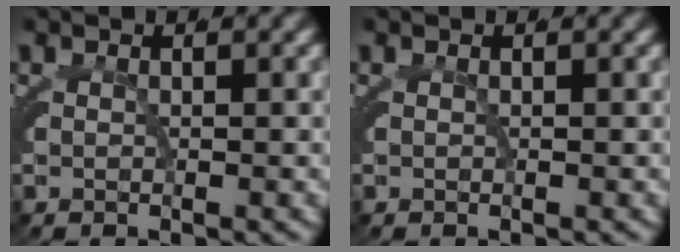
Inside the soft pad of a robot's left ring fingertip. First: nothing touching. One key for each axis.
{"total": 0.0}